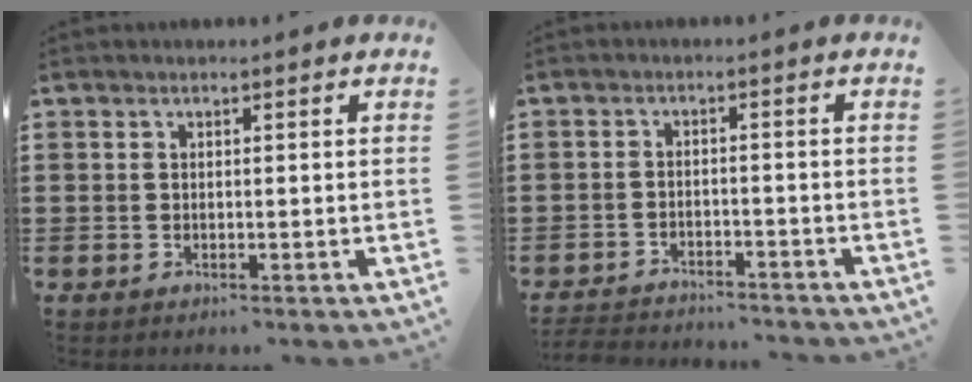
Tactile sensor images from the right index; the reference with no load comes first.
{"total": 3.0, "force": [-3.0, 0.2, -0.1], "torque": [-0.004, 0.000, -0.065]}